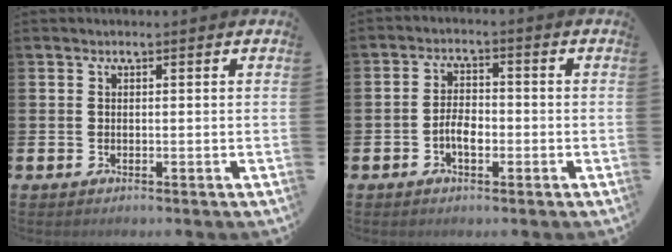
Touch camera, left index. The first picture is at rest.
{"total": 3.2, "force": [-1.2, 1.7, 2.5], "torque": [-0.040, 0.005, -0.024]}